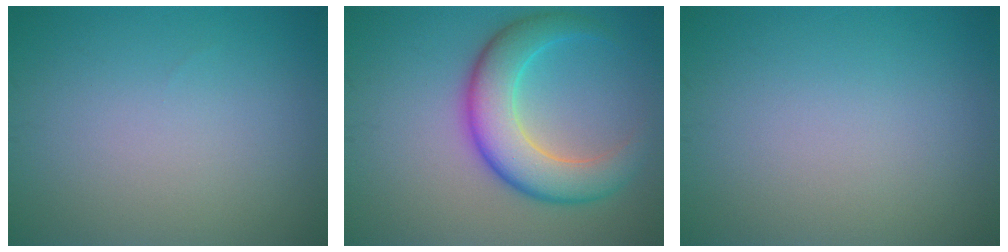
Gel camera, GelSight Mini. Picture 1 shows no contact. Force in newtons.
{"total": 6.9, "press": 6.9, "slide": 0.1}
{"total": 0.0}